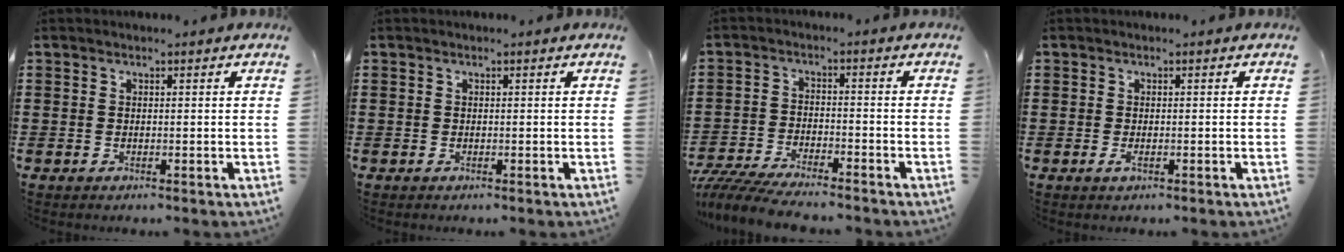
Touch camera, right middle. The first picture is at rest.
{"total": 0.0}
{"total": 5.9, "force": [-5.7, 0.4, 1.5], "torque": [-0.041, -0.007, -0.114]}
{"total": 0.9, "force": [-0.5, 0.4, 0.7], "torque": [-0.012, -0.005, -0.010]}